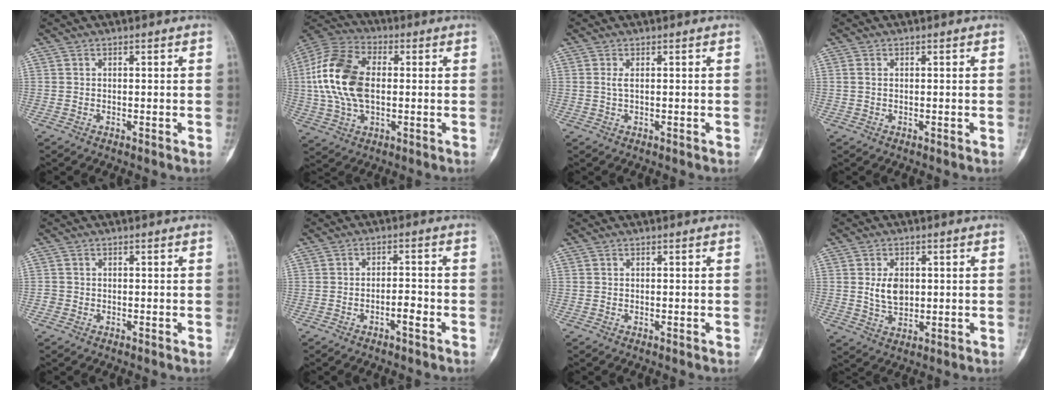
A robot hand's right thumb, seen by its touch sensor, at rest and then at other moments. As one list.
[{"total": 17.0, "force": [0.8, 10.2, 13.5], "torque": [-0.276, 0.019, 0.011]}, {"total": 1.1, "force": [0.2, 0.3, 1.1], "torque": [-0.031, 0.000, 0.006]}, {"total": 0.8, "force": [0.1, 0.5, 0.6], "torque": [-0.014, 0.001, 0.001]}, {"total": 0.9, "force": [-0.3, 0.9, 0.1], "torque": [0.003, 0.005, -0.009]}, {"total": 3.0, "force": [-1.5, 1.0, 2.4], "torque": [-0.035, 0.017, -0.025]}, {"total": 0.0}, {"total": 5.6, "force": [0.8, 3.7, 4.1], "torque": [-0.061, -0.009, 0.021]}]